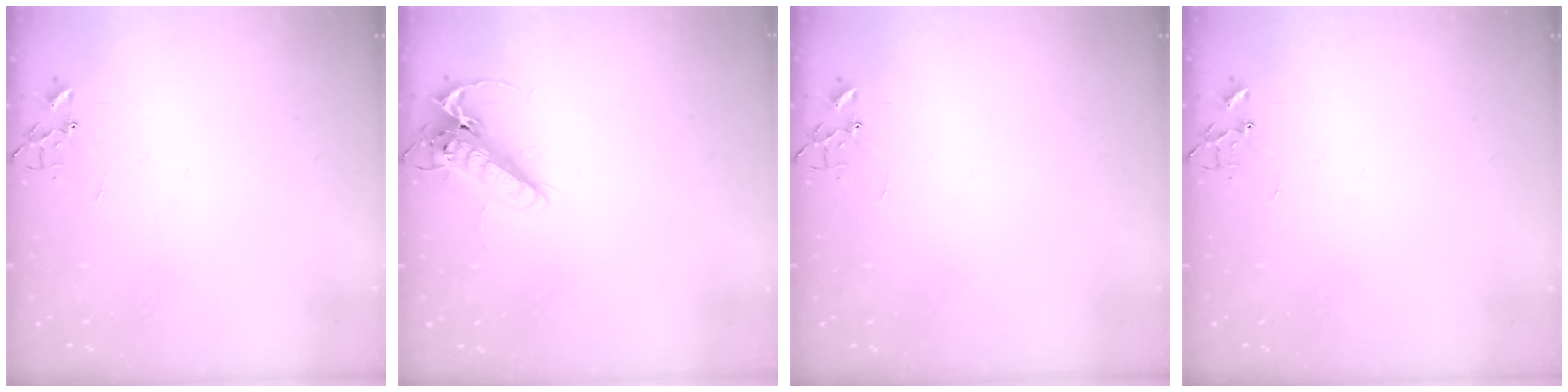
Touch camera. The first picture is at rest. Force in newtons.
{"total": 13.8, "press": 13.6, "slide": 2.3}
{"total": 0.0}
{"total": 0.0}